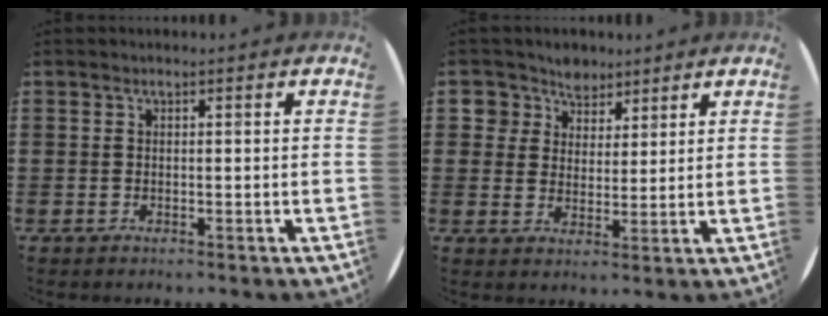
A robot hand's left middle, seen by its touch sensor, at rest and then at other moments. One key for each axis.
{"total": 4.8, "fx": 3.6, "fy": 3.2, "fz": -0.3, "tx": -0.019, "ty": 0.001, "tz": 0.066}